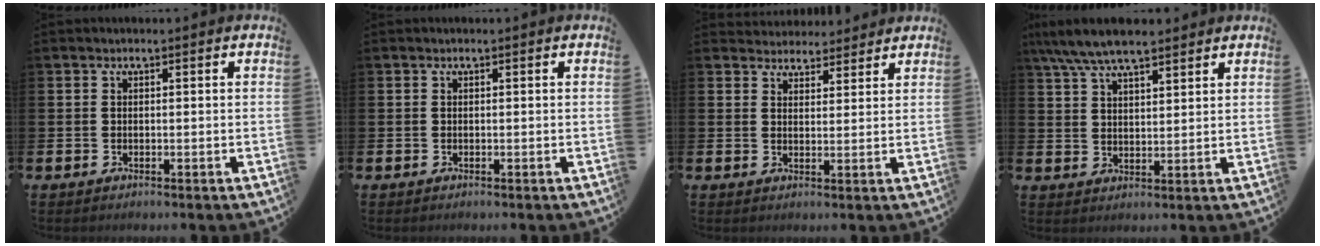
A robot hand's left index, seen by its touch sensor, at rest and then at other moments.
{"total": 0.0}
{"total": 3.7, "force": [3.5, 1.1, -0.3], "torque": [-0.003, -0.019, 0.064]}
{"total": 7.1, "force": [6.4, 1.4, 2.7], "torque": [-0.077, -0.014, 0.120]}